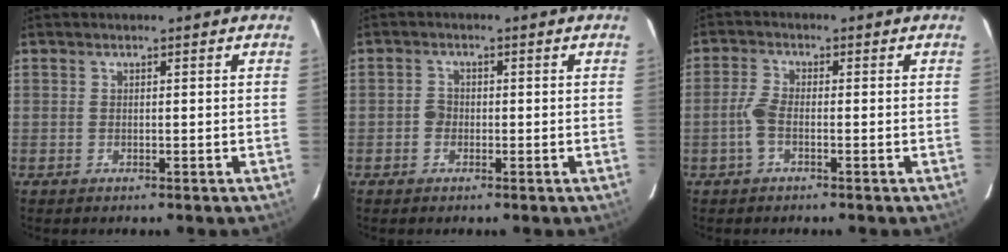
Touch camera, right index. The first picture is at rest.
{"total": 1.7, "force": [-0.6, 1.4, 0.5], "torque": [-0.011, 0.005, -0.013]}
{"total": 3.3, "force": [-1.3, 1.0, 2.8], "torque": [-0.072, 0.005, -0.027]}